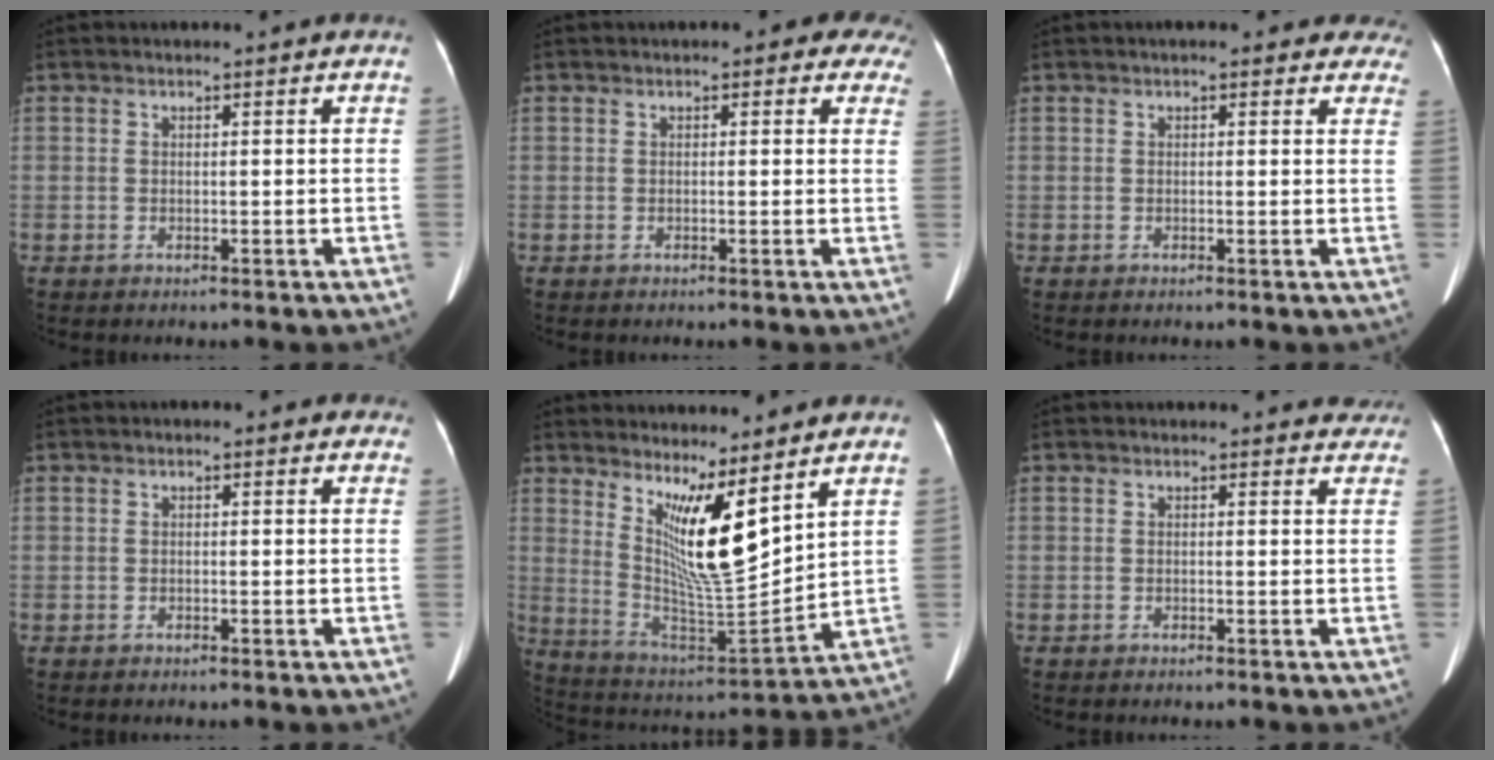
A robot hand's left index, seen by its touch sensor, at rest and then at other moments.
{"total": 6.0, "force": [4.1, 2.4, 3.6], "torque": [-0.020, 0.009, 0.031]}
{"total": 7.8, "force": [6.5, 2.8, 3.4], "torque": [-0.012, 0.007, 0.062]}
{"total": 1.1, "force": [0.6, 0.6, 0.6], "torque": [-0.001, 0.003, 0.001]}
{"total": 11.8, "force": [6.5, 1.4, 9.8], "torque": [-0.188, -0.025, 0.133]}
{"total": 3.7, "force": [3.3, 1.5, 0.0], "torque": [0.019, -0.012, 0.007]}